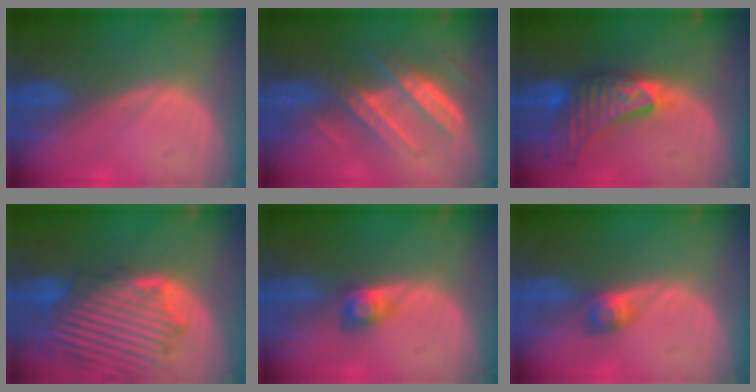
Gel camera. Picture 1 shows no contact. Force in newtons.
{"total": 7.6, "press": 6.9, "slide": 3.3}
{"total": 8.9, "press": 8.4, "slide": 3.0}
{"total": 12.7, "press": 11.5, "slide": 5.3}
{"total": 2.6, "press": 2.5, "slide": 0.7}
{"total": 2.8, "press": 2.5, "slide": 1.1}